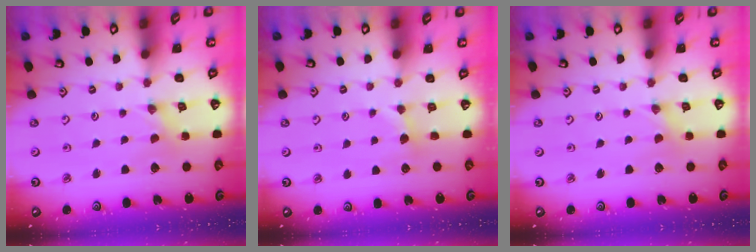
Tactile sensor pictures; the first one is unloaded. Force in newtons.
{"total": 2.9, "press": 2.9, "slide": 0.4}
{"total": 0.0}